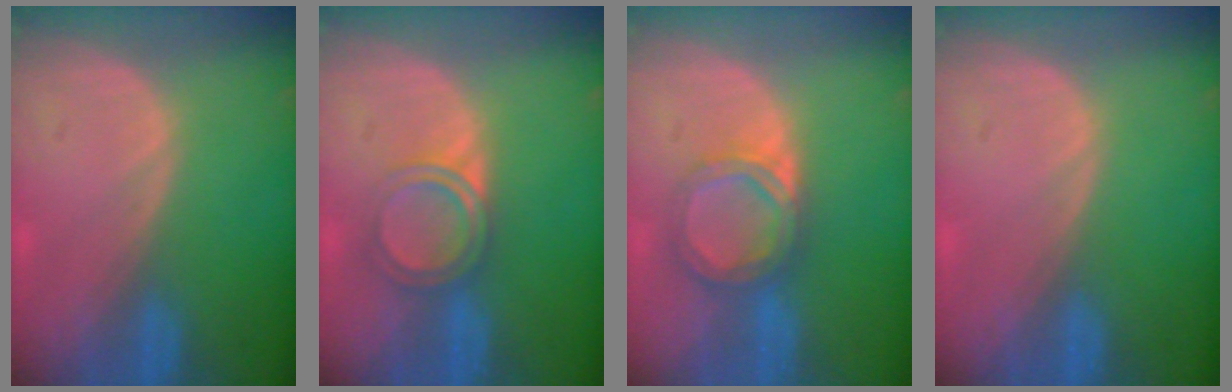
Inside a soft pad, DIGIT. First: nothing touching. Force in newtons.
{"total": 4.1, "press": 4.1, "slide": 0.3}
{"total": 5.7, "press": 5.2, "slide": 2.2}
{"total": 0.0}